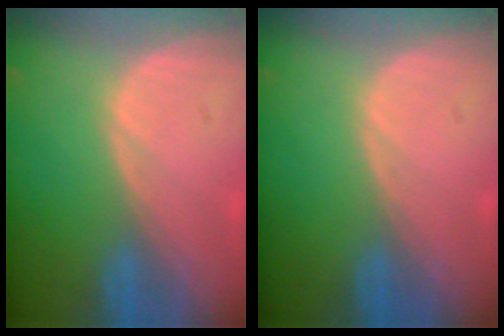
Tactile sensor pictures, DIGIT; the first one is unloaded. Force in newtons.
{"total": 0.0}